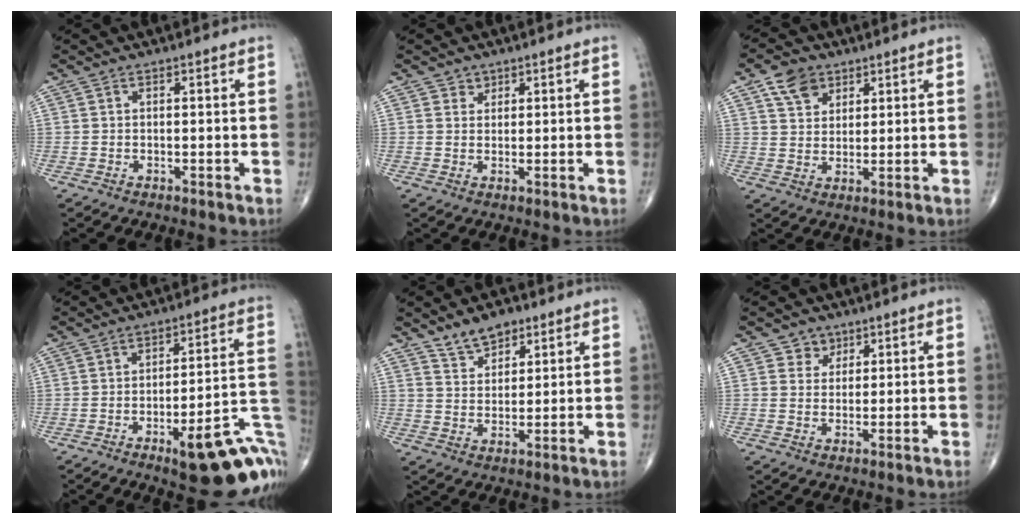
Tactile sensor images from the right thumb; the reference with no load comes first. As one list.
[{"total": 1.8, "force": [1.1, 1.4, 0.1], "torque": [0.015, -0.005, 0.011]}, {"total": 6.9, "force": [3.6, 5.2, 2.6], "torque": [-0.021, -0.016, 0.063]}, {"total": 20.4, "force": [-8.2, 6.3, 17.6], "torque": [-0.150, 0.047, -0.091]}, {"total": 6.8, "force": [4.8, 3.7, 3.1], "torque": [-0.027, -0.030, 0.087]}, {"total": 3.4, "force": [2.0, 2.8, 0.4], "torque": [0.015, -0.010, 0.028]}]